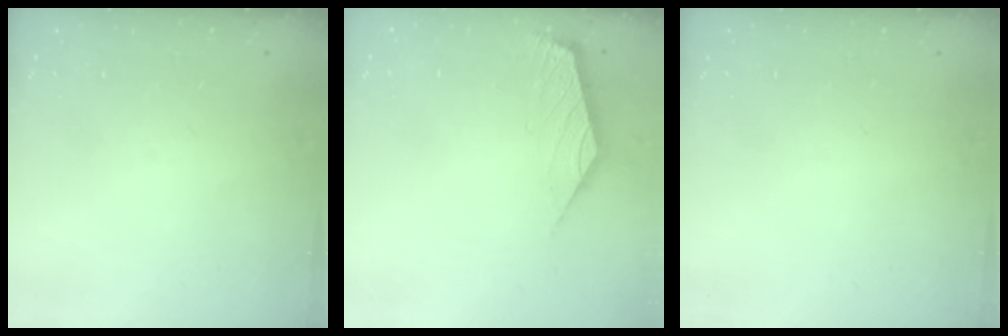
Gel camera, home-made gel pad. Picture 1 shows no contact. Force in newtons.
{"total": 2.6, "press": 2.5, "slide": 0.6}
{"total": 0.0}